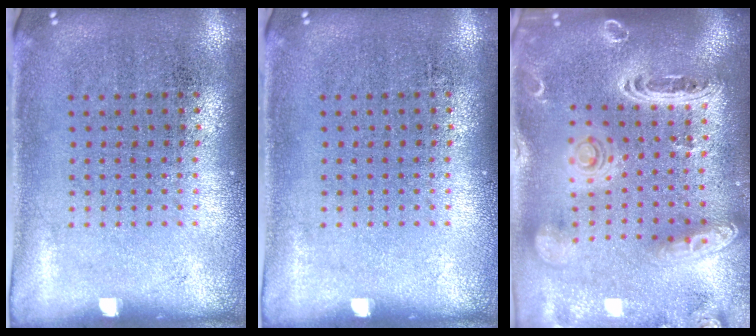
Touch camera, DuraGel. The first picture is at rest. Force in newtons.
{"total": 0.0}
{"total": 3.5, "press": 2.8, "slide": 2.1}